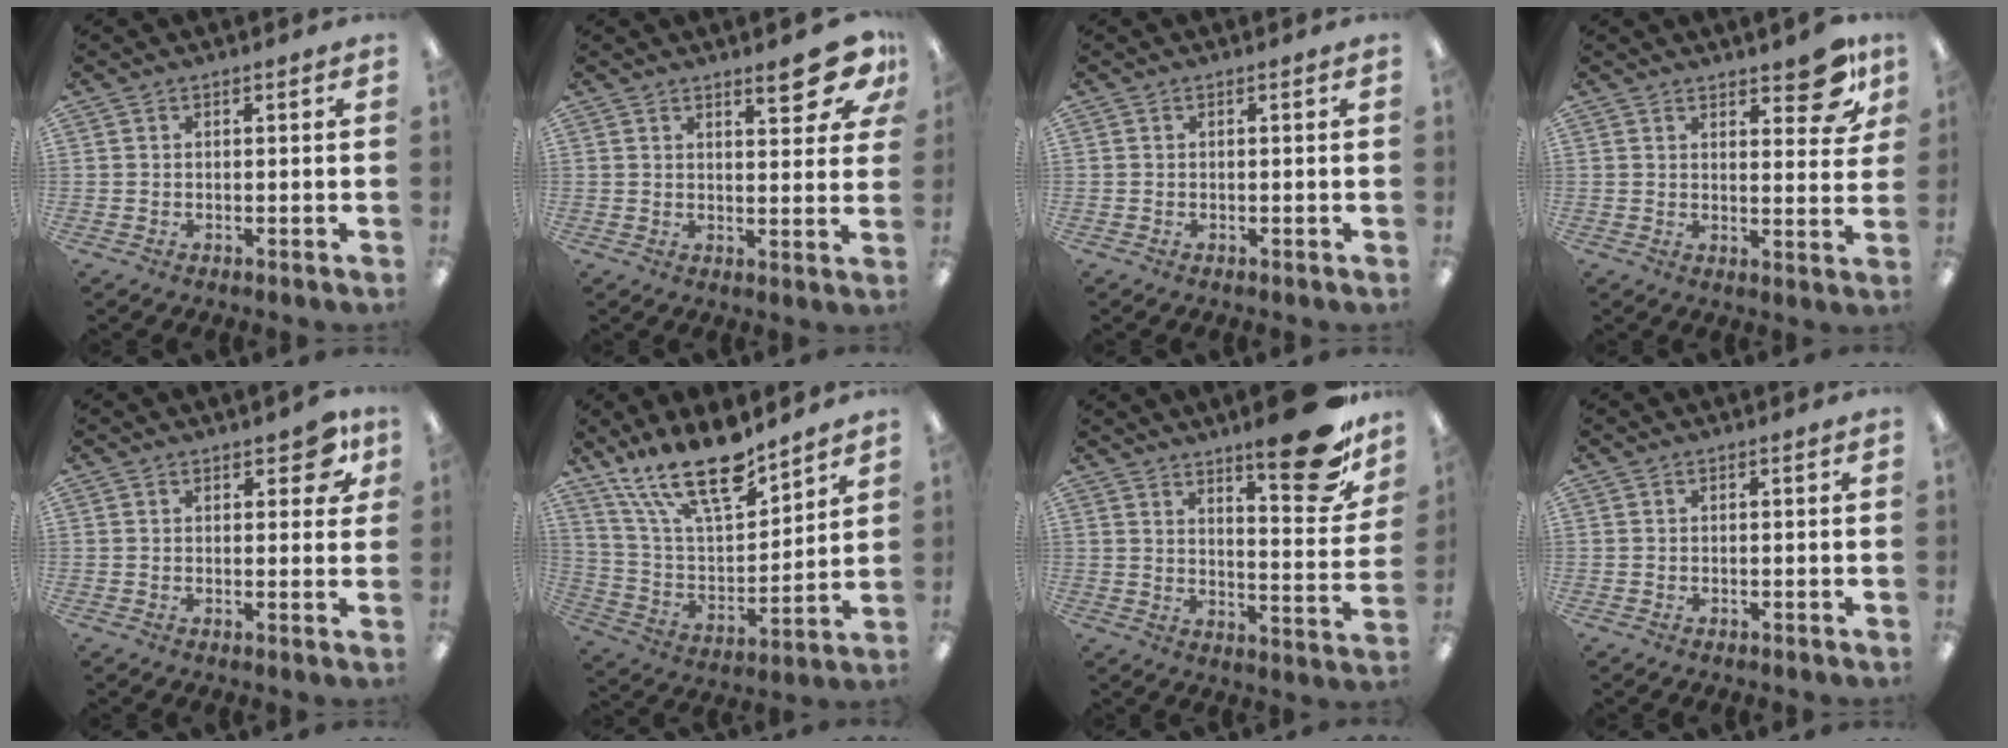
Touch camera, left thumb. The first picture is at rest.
{"total": 10.8, "force": [7.0, 3.4, 7.4], "torque": [-0.077, -0.043, 0.110]}
{"total": 0.0}
{"total": 9.5, "force": [7.0, 3.6, 5.3], "torque": [-0.050, -0.045, 0.117]}
{"total": 6.3, "force": [3.4, 3.1, 4.3], "torque": [-0.048, -0.007, 0.056]}
{"total": 20.0, "force": [15.0, 6.8, 11.3], "torque": [-0.230, -0.087, 0.264]}
{"total": 17.6, "force": [11.8, 5.2, 11.9], "torque": [-0.150, -0.079, 0.184]}
{"total": 0.0}